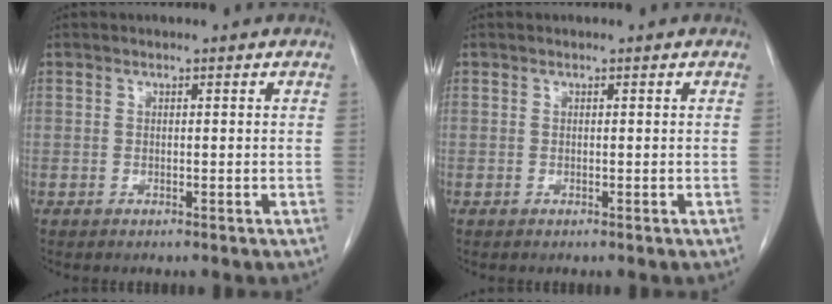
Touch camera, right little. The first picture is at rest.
{"total": 0.0}